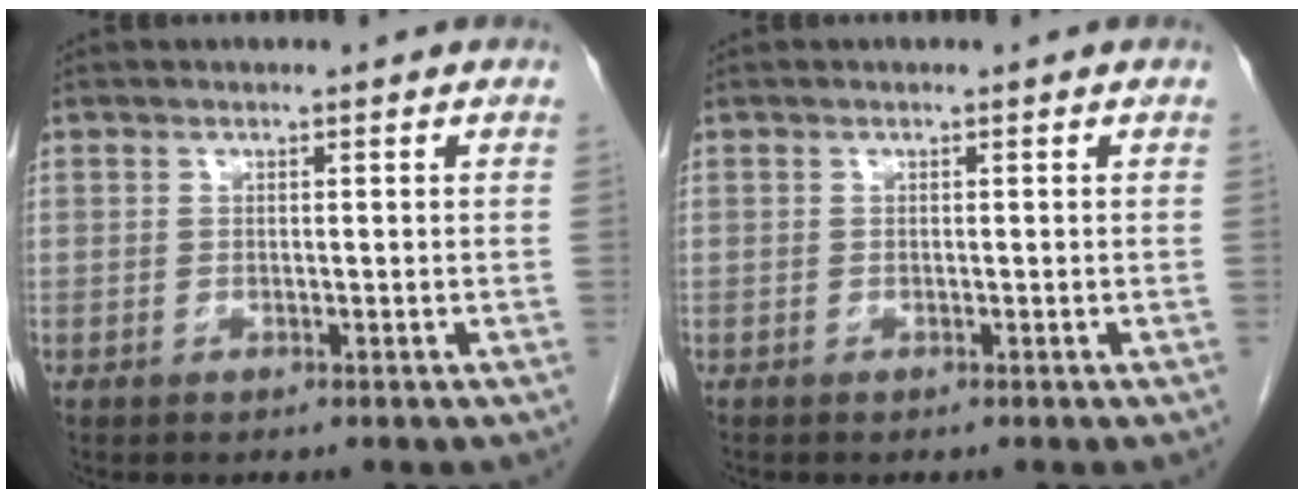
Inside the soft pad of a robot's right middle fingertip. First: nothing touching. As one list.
[{"total": 0.0}]